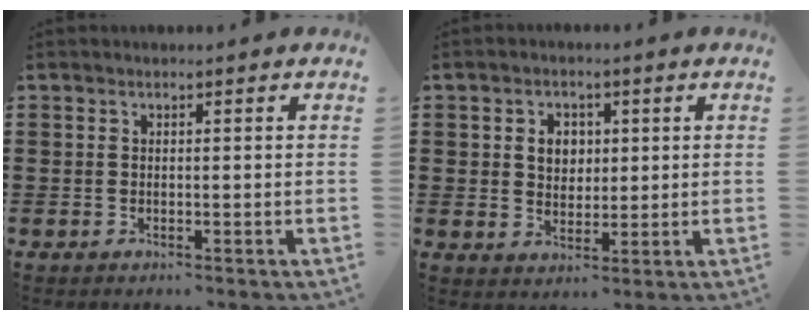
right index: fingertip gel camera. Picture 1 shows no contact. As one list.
[{"total": 3.7, "force": [0.8, 3.0, 2.0], "torque": [-0.043, 0.008, 0.009]}]